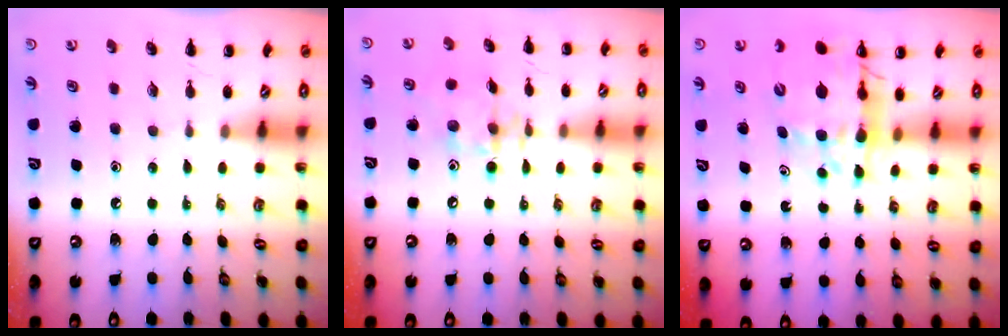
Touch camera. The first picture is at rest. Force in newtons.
{"total": 11.4, "press": 11.4, "slide": 1.4}
{"total": 13.8, "press": 13.3, "slide": 3.7}